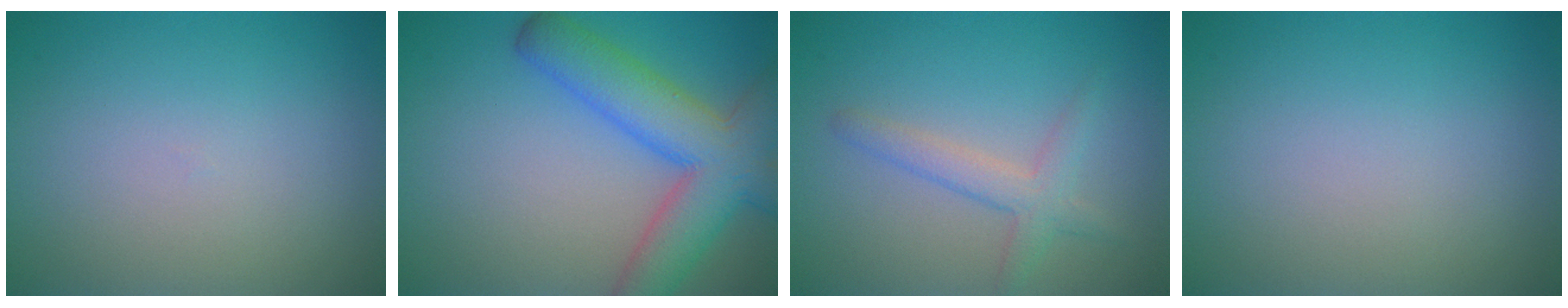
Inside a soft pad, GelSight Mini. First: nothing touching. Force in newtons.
{"total": 8.2, "press": 8.1, "slide": 0.5}
{"total": 2.5, "press": 2.5, "slide": 0.1}
{"total": 0.0}